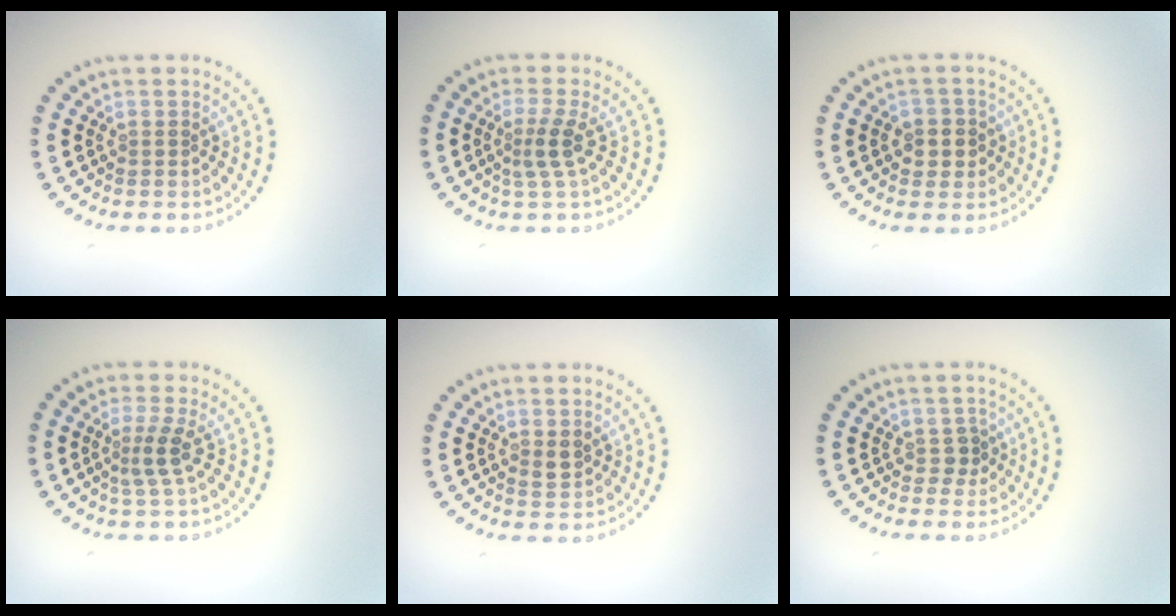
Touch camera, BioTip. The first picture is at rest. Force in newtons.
{"total": 2.3, "press": 1.7, "slide": 1.6}
{"total": 2.5, "press": 2.3, "slide": 1.0}
{"total": 2.4, "press": 1.7, "slide": 1.6}
{"total": 1.4, "press": 1.4, "slide": 0.3}
{"total": 1.2, "press": 1.0, "slide": 0.8}